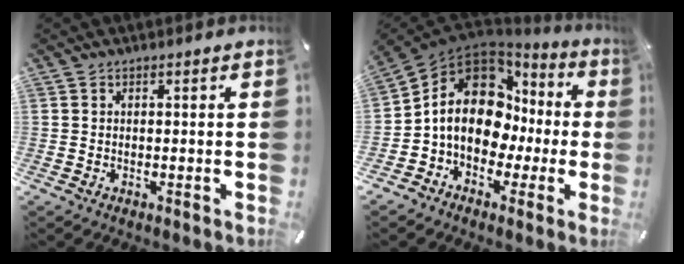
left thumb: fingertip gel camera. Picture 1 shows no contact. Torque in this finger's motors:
{"motor_torque": [0.83, 3.18, 1.58, 1.19, 0.24]}